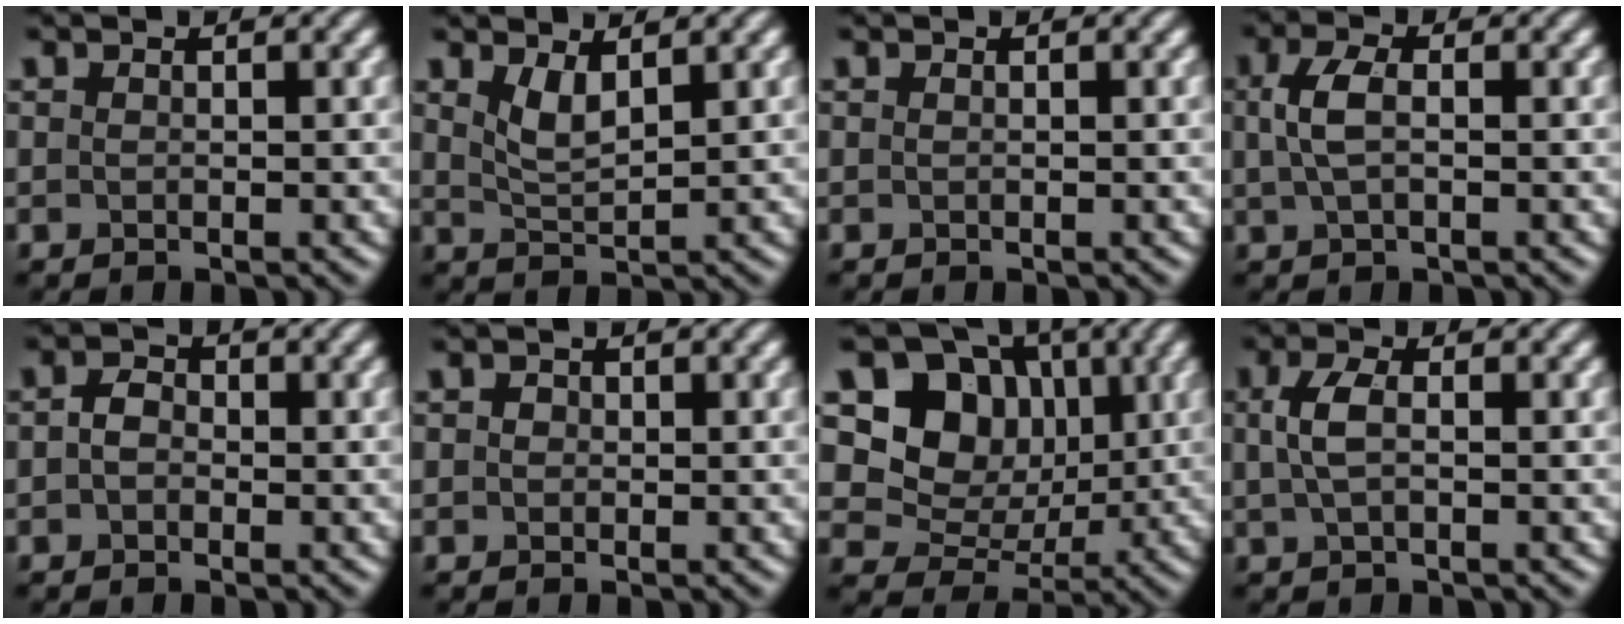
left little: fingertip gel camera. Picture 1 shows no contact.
{"total": 2.4, "force": [1.4, 0.7, 1.8], "torque": [-0.039, -0.008, 0.031]}
{"total": 0.0}
{"total": 3.0, "force": [0.3, 1.5, 2.6], "torque": [-0.061, 0.006, 0.003]}
{"total": 2.1, "force": [-0.1, 1.6, 1.3], "torque": [-0.022, 0.004, -0.012]}
{"total": 0.7, "force": [0.1, 0.7, 0.3], "torque": [-0.005, -0.002, -0.002]}
{"total": 8.8, "force": [2.6, 7.1, 4.4], "torque": [-0.079, -0.009, 0.029]}
{"total": 2.7, "force": [0.3, 1.3, 2.3], "torque": [-0.056, 0.005, 0.003]}